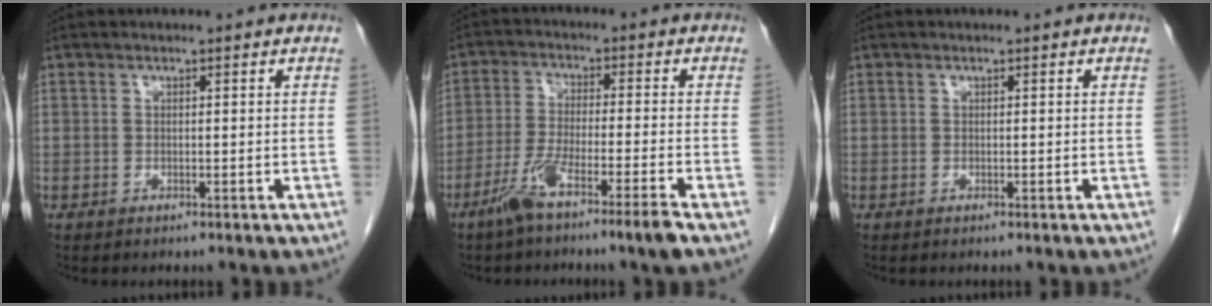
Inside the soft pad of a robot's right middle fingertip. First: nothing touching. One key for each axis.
{"total": 7.9, "fx": -5.2, "fy": -0.7, "fz": 5.9, "tx": -0.109, "ty": -0.014, "tz": -0.100}
{"total": 0.0}